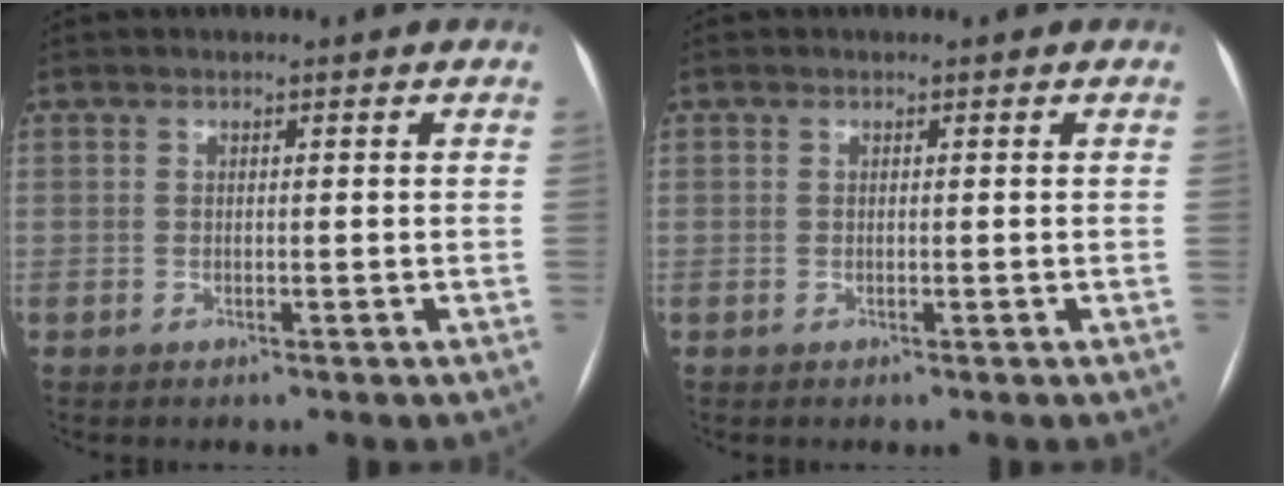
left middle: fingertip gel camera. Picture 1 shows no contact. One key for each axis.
{"total": 0.0}